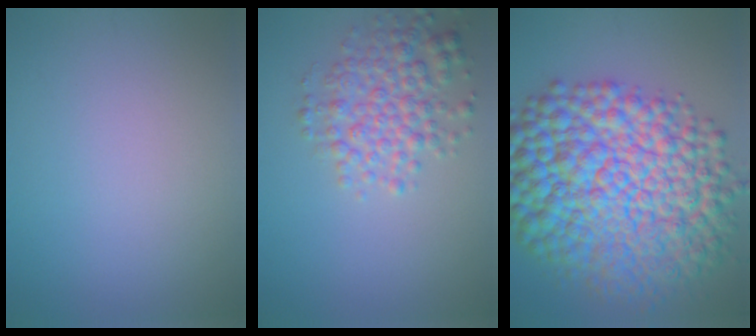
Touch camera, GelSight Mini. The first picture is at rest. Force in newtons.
{"total": 4.2, "press": 4.2, "slide": 0.1}
{"total": 16.3, "press": 16.3, "slide": 0.0}